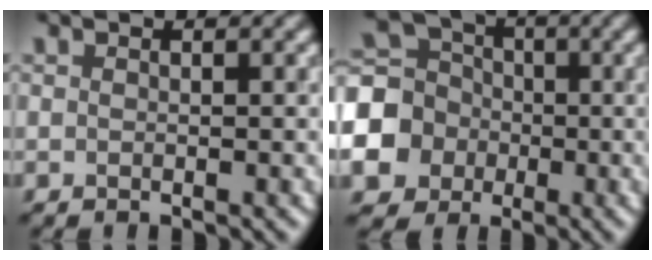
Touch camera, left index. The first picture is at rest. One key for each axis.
{"total": 10.1, "fx": -2.4, "fy": 9.2, "fz": 3.5, "tx": -0.114, "ty": -0.017, "tz": -0.064}